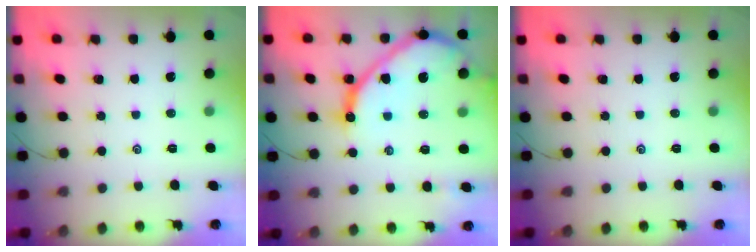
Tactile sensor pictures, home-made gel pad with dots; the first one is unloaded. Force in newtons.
{"total": 18.1, "press": 18.1, "slide": 1.7}
{"total": 0.0}